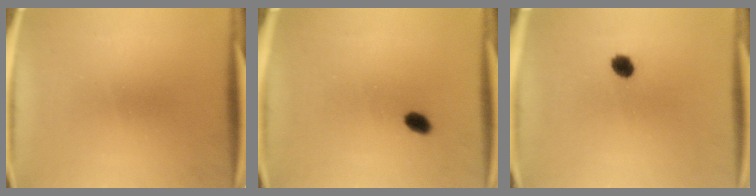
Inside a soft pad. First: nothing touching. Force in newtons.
{"total": 2.4}
{"total": 2.9}